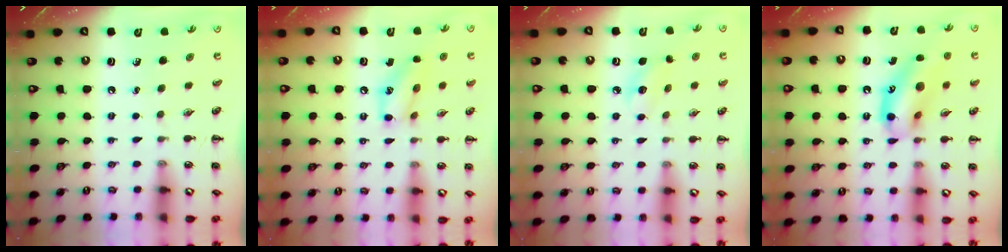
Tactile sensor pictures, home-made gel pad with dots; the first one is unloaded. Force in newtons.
{"total": 11.6, "press": 11.4, "slide": 2.1}
{"total": 6.2, "press": 6.0, "slide": 1.6}
{"total": 15.4, "press": 15.1, "slide": 2.6}